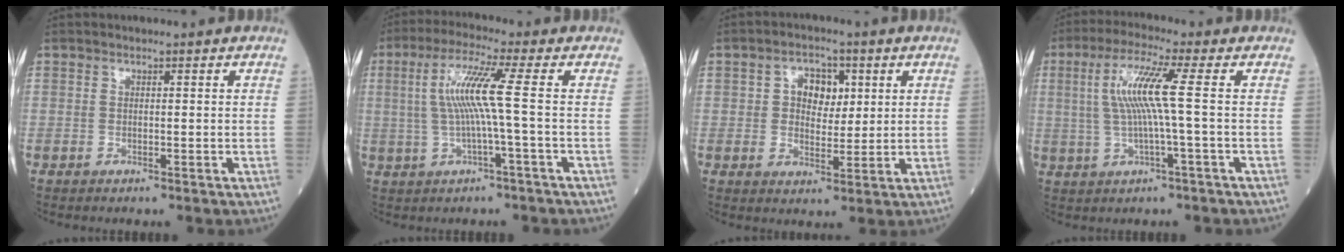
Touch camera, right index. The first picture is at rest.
{"total": 7.6, "force": [0.4, -1.1, 7.5], "torque": [-0.153, 0.013, 0.011]}
{"total": 5.5, "force": [1.6, 3.7, 3.8], "torque": [-0.059, 0.013, 0.027]}
{"total": 8.0, "force": [0.9, -0.7, 7.9], "torque": [-0.165, 0.011, 0.019]}